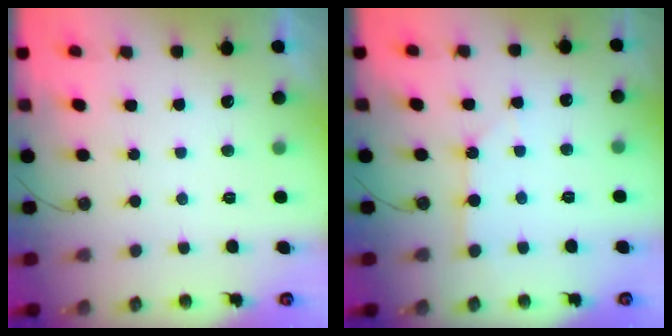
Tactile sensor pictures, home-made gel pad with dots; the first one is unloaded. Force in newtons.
{"total": 2.5, "press": 2.5, "slide": 0.3}